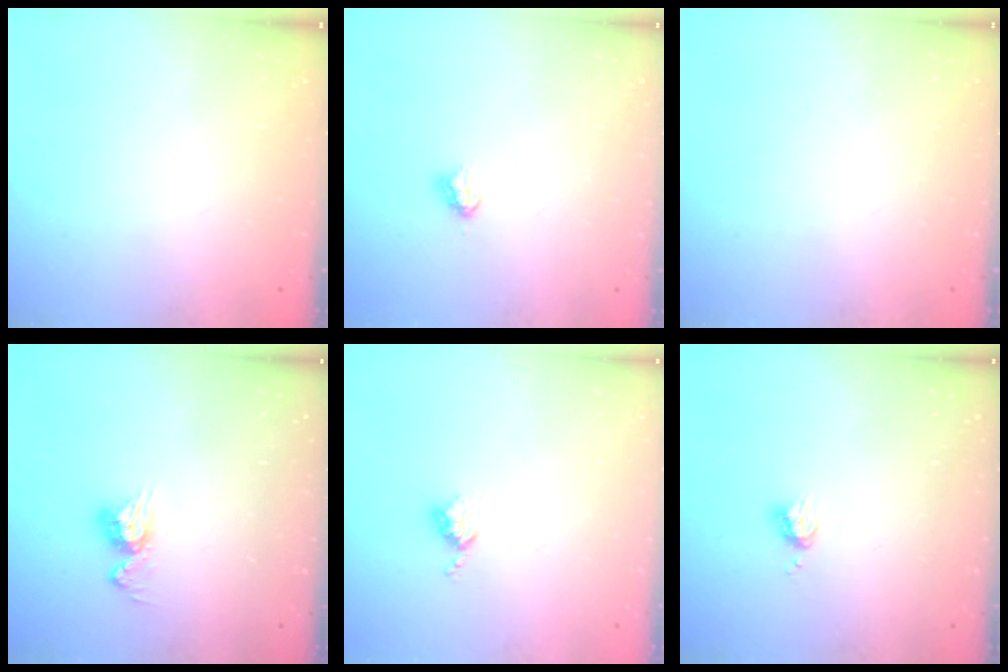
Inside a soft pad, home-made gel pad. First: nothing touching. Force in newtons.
{"total": 3.7, "press": 3.6, "slide": 0.5}
{"total": 0.0}
{"total": 8.0, "press": 8.0, "slide": 0.7}
{"total": 3.6, "press": 3.6, "slide": 0.6}
{"total": 4.0, "press": 3.9, "slide": 0.6}